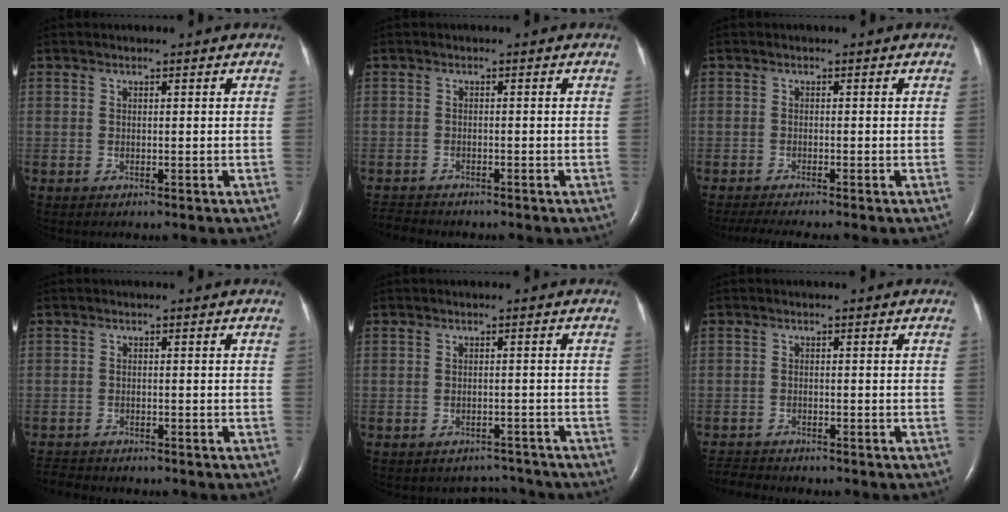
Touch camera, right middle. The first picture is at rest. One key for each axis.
{"total": 2.7, "fx": -2.7, "fy": 0.4, "fz": 0.2, "tx": -0.004, "ty": -0.013, "tz": -0.045}
{"total": 4.8, "fx": -4.1, "fy": -0.5, "fz": 2.4, "tx": -0.036, "ty": -0.013, "tz": -0.067}
{"total": 2.9, "fx": -2.8, "fy": 0.4, "fz": 0.2, "tx": -0.004, "ty": -0.013, "tz": -0.047}
{"total": 2.7, "fx": -2.5, "fy": 0.8, "fz": -0.9, "tx": 0.013, "ty": 0.008, "tz": -0.033}
{"total": 3.5, "fx": -3.4, "fy": 0.2, "fz": 0.2, "tx": -0.003, "ty": -0.015, "tz": -0.059}